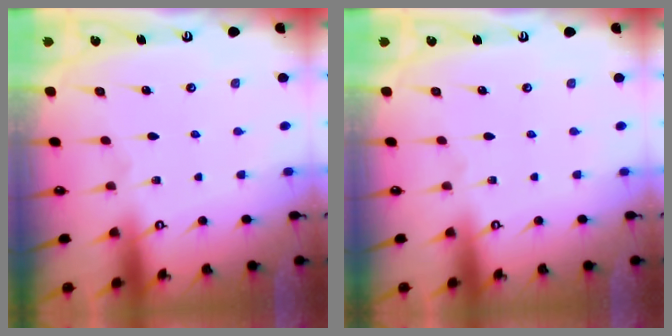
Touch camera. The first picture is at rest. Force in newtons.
{"total": 0.0}